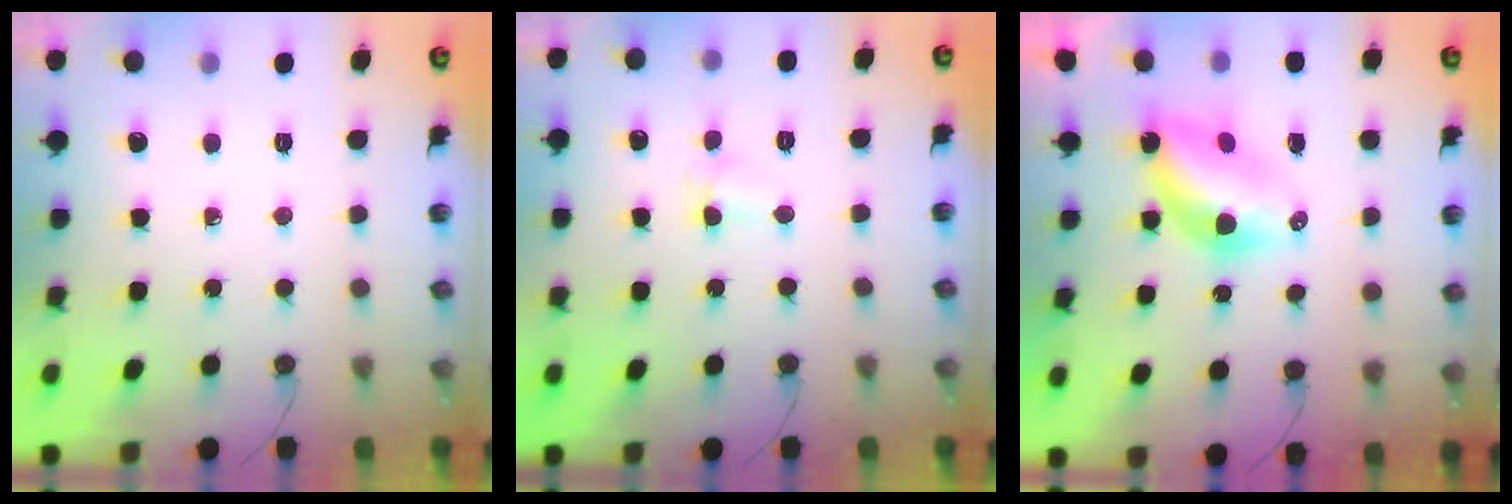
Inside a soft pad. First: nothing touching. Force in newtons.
{"total": 4.3, "press": 3.0, "slide": 3.1}
{"total": 6.2, "press": 6.2, "slide": 0.3}